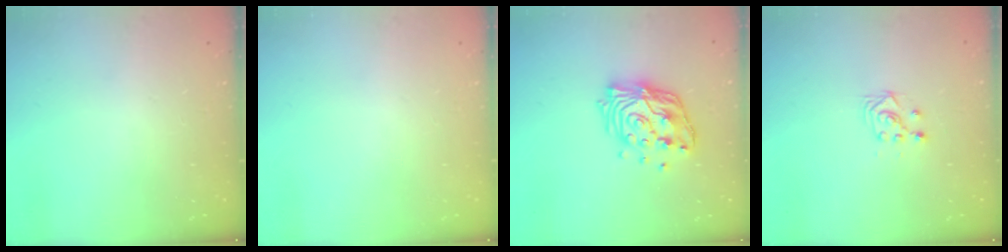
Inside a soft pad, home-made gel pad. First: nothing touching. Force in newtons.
{"total": 0.0}
{"total": 13.7, "press": 13.6, "slide": 1.4}
{"total": 3.3, "press": 3.2, "slide": 0.8}